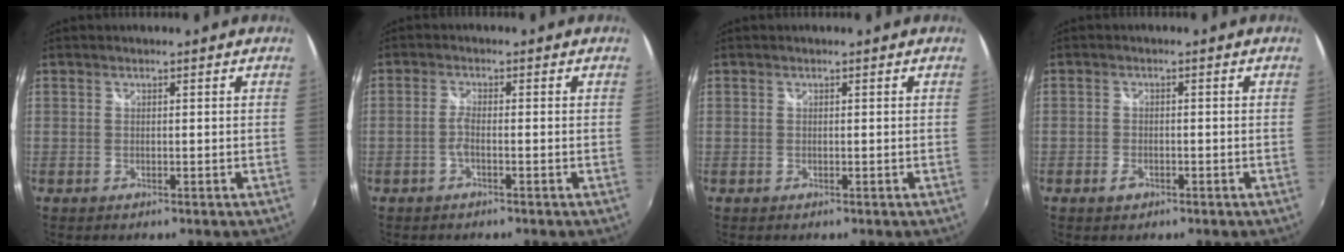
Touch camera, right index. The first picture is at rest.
{"total": 1.7, "force": [-0.8, 0.1, 1.4], "torque": [-0.033, 0.002, -0.019]}
{"total": 0.0}
{"total": 2.2, "force": [-1.3, 1.4, 1.0], "torque": [-0.021, 0.000, -0.023]}